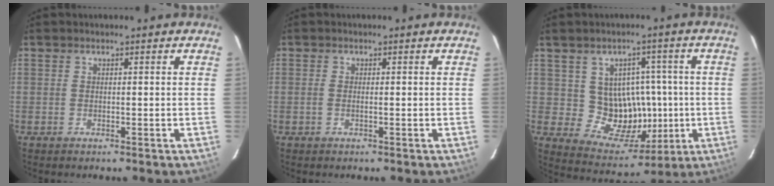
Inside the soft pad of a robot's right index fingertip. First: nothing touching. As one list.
[{"total": 0.8, "force": [-0.1, 0.0, 0.8], "torque": [-0.019, 0.000, -0.004]}, {"total": 11.6, "force": [-0.2, 10.7, 4.4], "torque": [-0.080, 0.005, 0.016]}]